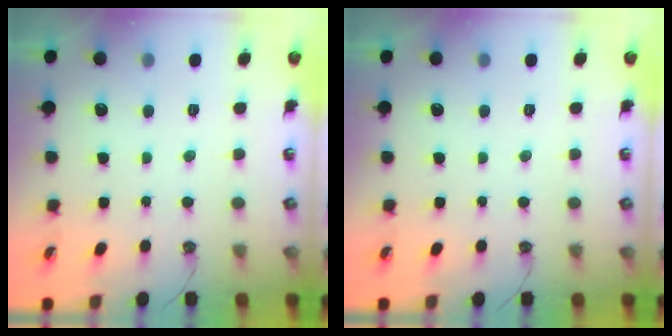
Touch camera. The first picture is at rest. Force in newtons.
{"total": 0.0}